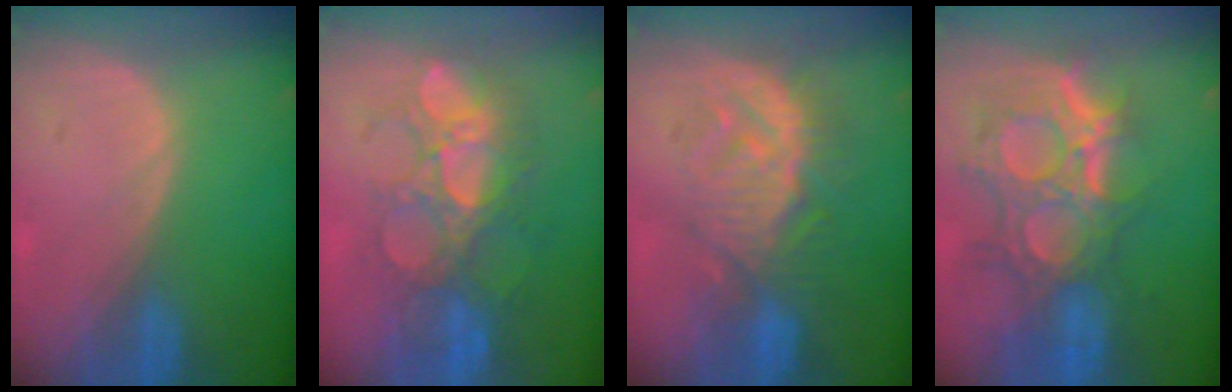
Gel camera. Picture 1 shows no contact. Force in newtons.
{"total": 9.6, "press": 9.0, "slide": 3.2}
{"total": 9.2, "press": 8.8, "slide": 2.6}
{"total": 12.0, "press": 10.7, "slide": 5.3}